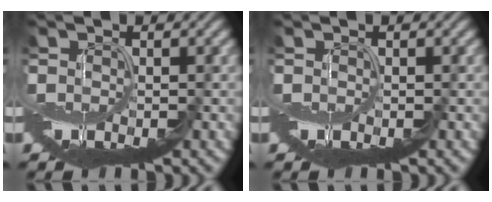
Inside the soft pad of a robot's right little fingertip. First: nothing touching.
{"total": 0.0}